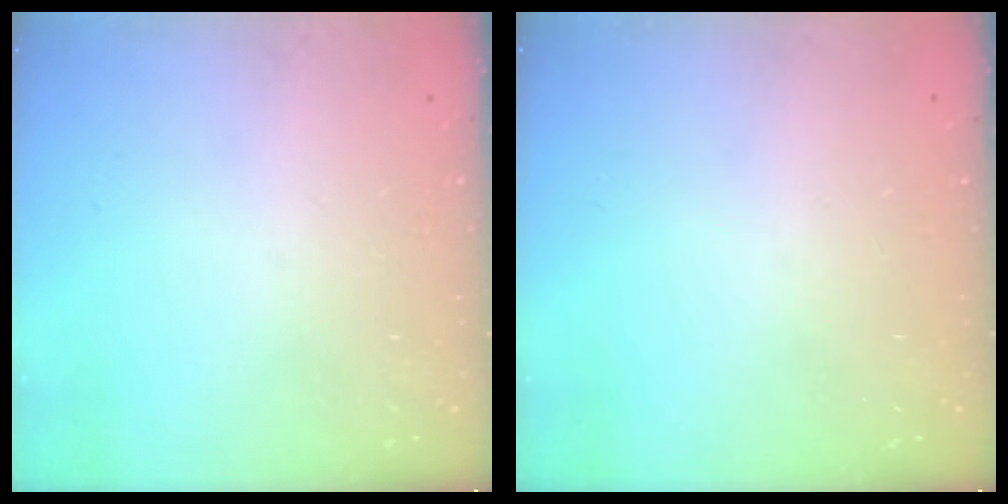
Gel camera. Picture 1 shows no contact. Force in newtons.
{"total": 0.0}